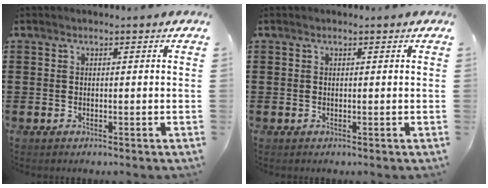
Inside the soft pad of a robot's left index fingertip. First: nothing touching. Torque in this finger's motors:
{"motor_torque": [0.05, 0.00, -0.01, -0.01]}